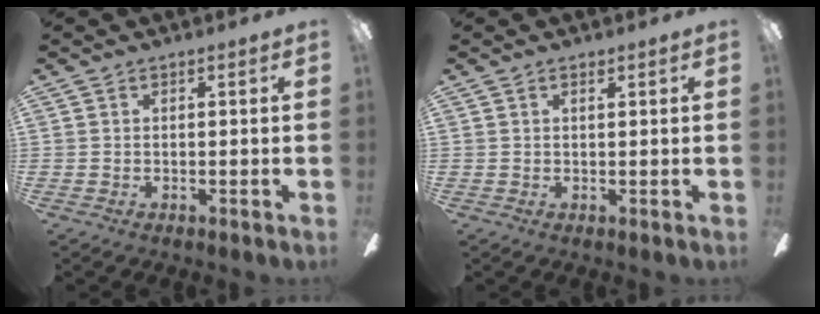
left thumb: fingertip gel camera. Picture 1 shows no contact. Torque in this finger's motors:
{"motor_torque": [-0.06, -0.01, -0.49, 0.31, 0.03]}